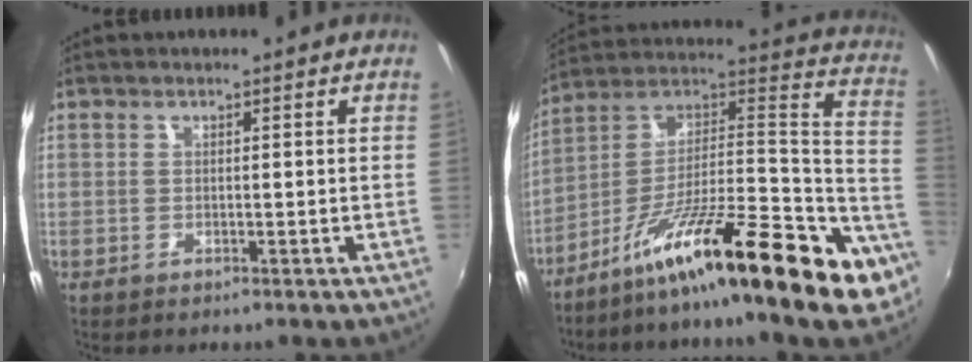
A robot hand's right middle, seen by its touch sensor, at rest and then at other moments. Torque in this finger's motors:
{"motor_torque": [2.14, 0.00, 0.85, 0.21]}